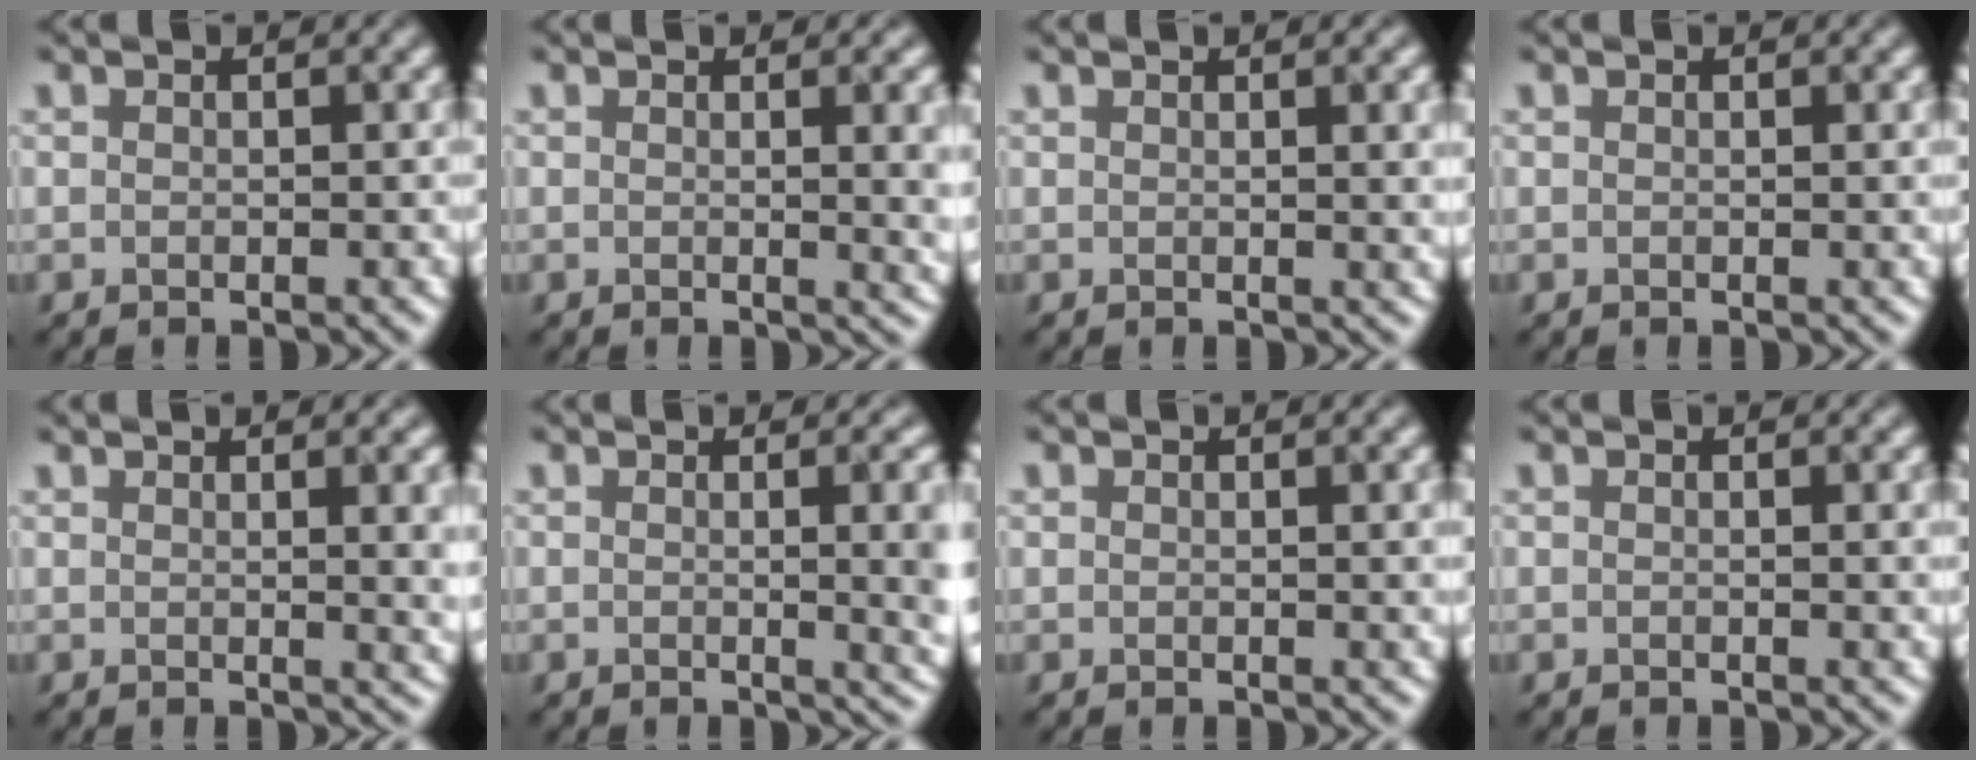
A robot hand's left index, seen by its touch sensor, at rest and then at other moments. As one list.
[{"total": 4.7, "force": [0.5, 1.6, 4.4], "torque": [-0.033, 0.002, 0.010]}, {"total": 3.3, "force": [1.1, 1.1, 2.9], "torque": [-0.023, 0.005, 0.014]}, {"total": 0.6, "force": [0.3, 0.1, 0.5], "torque": [-0.003, 0.002, 0.004]}, {"total": 5.1, "force": [1.5, 1.9, 4.5], "torque": [-0.029, 0.008, 0.024]}, {"total": 7.0, "force": [0.0, 2.8, 6.4], "torque": [-0.038, 0.001, 0.003]}, {"total": 1.7, "force": [0.7, 0.5, 1.5], "torque": [-0.014, 0.000, 0.013]}, {"total": 1.6, "force": [0.3, 0.4, 1.5], "torque": [-0.015, 0.003, 0.001]}]